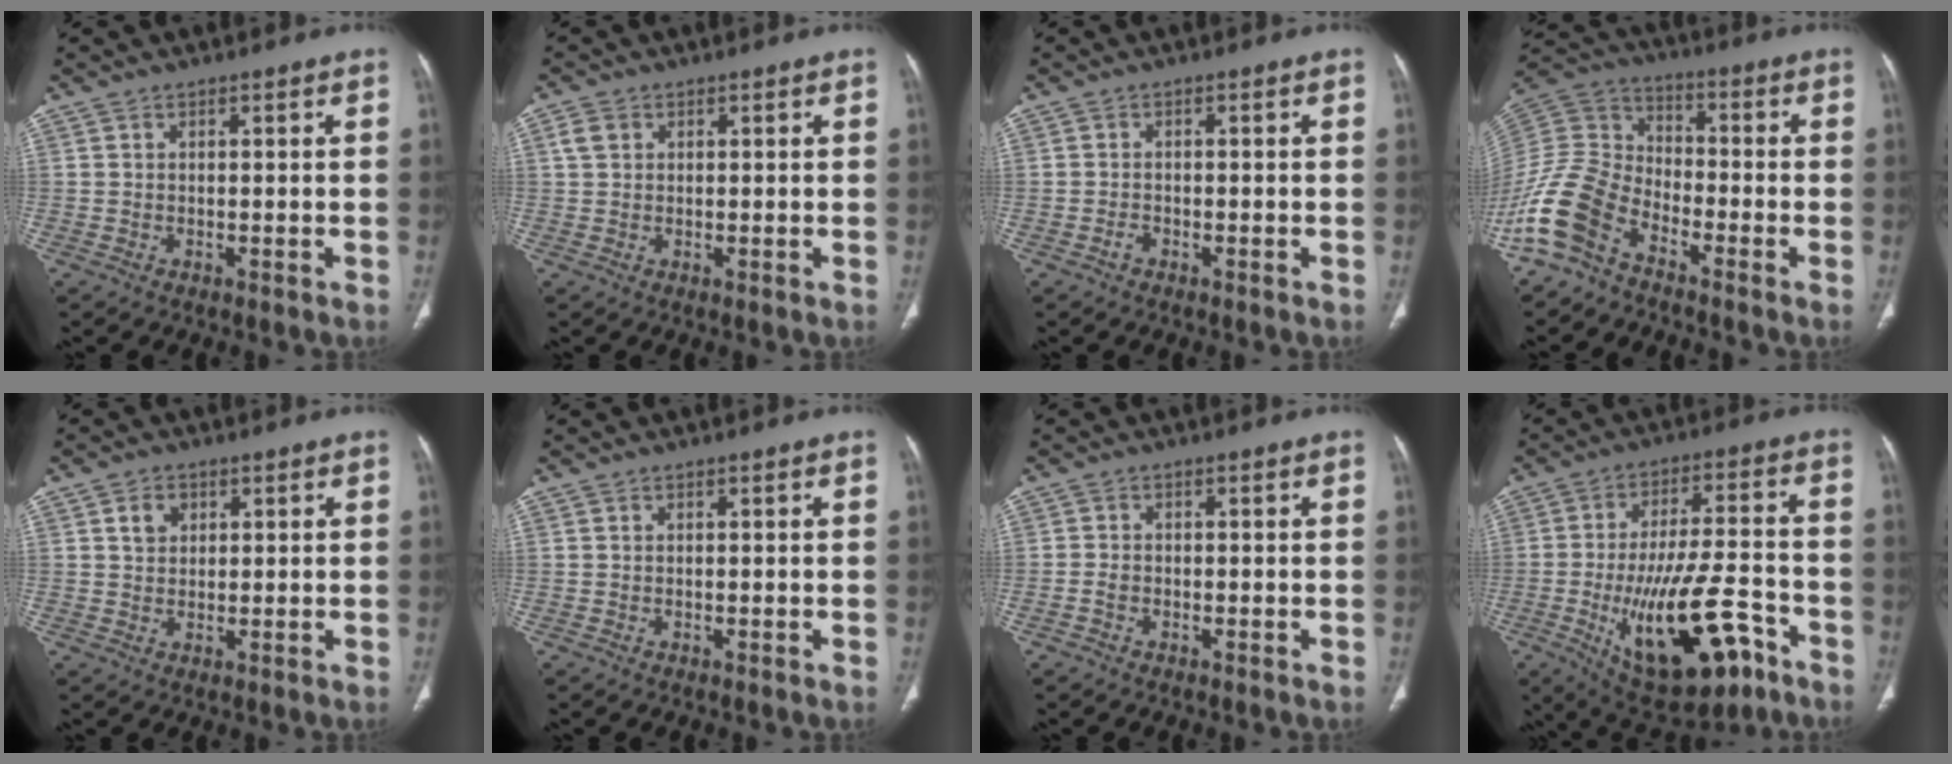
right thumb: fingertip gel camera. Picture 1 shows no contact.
{"total": 2.7, "force": [1.0, 2.2, 1.3], "torque": [-0.023, 0.004, 0.021]}
{"total": 0.7, "force": [-0.3, 0.5, 0.5], "torque": [-0.010, 0.002, -0.006]}
{"total": 12.5, "force": [-8.4, 7.1, 6.1], "torque": [-0.128, 0.062, -0.180]}
{"total": 3.6, "force": [1.4, 2.8, 1.8], "torque": [-0.011, -0.005, 0.027]}
{"total": 0.0}
{"total": 1.4, "force": [-0.7, 1.0, 0.8], "torque": [-0.012, 0.007, -0.016]}
{"total": 20.9, "force": [-8.8, 8.7, 16.9], "torque": [-0.274, 0.036, -0.121]}